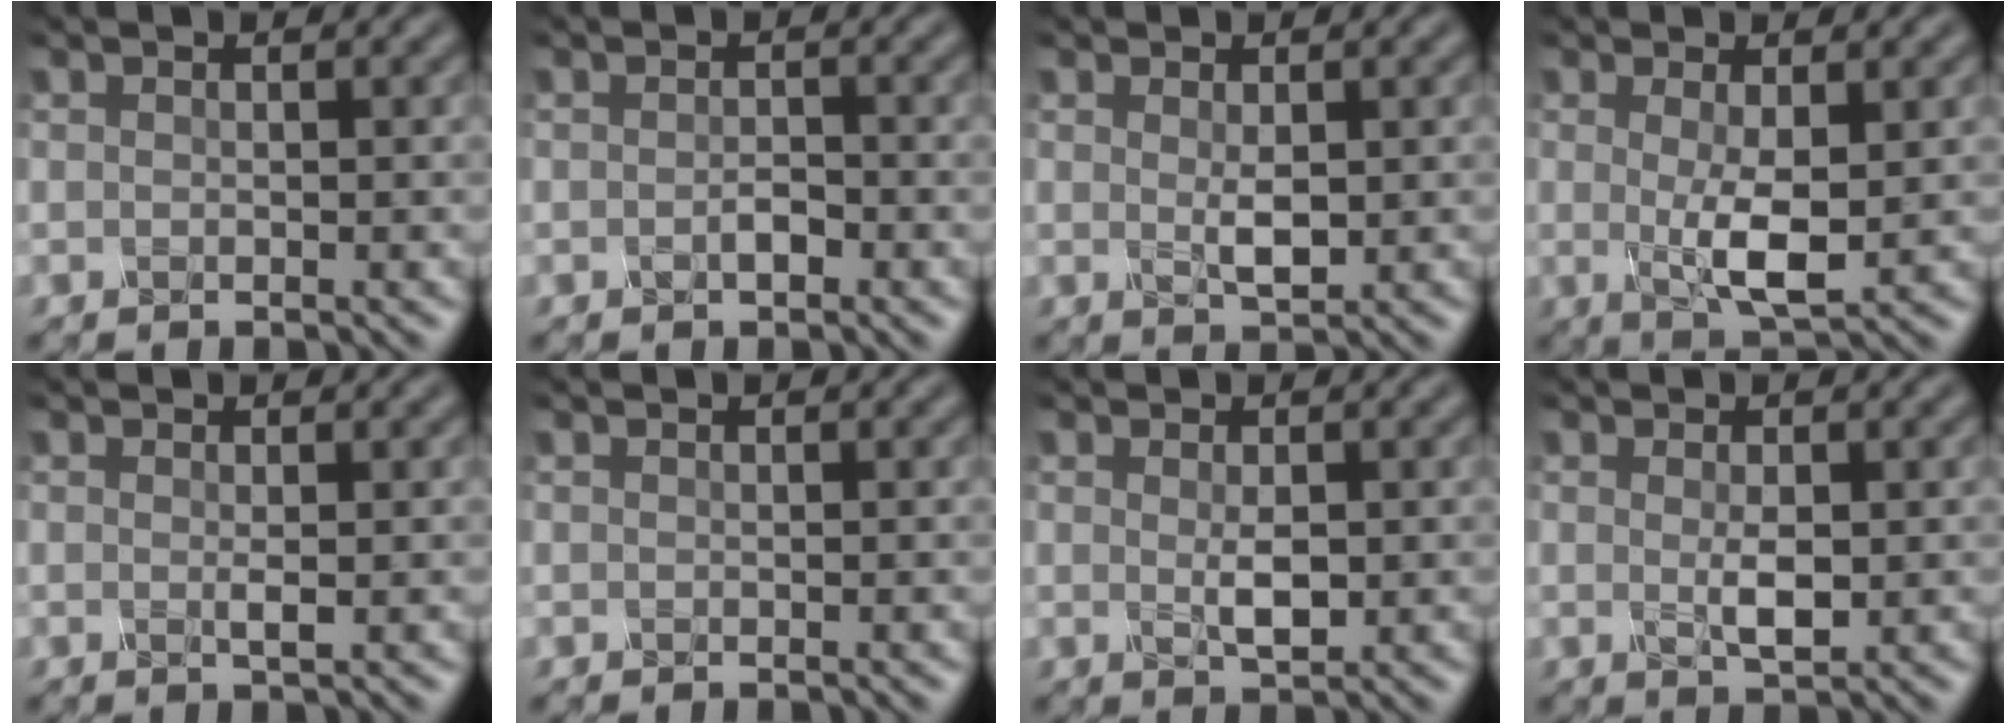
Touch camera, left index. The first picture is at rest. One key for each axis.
{"total": 1.2, "fx": -0.5, "fy": 0.5, "fz": 0.9, "tx": -0.017, "ty": 0.001, "tz": -0.009}
{"total": 2.0, "fx": 0.3, "fy": 0.7, "fz": 1.8, "tx": -0.038, "ty": -0.005, "tz": 0.009}
{"total": 4.0, "fx": 0.1, "fy": 0.9, "fz": 3.9, "tx": -0.075, "ty": -0.010, "tz": 0.006}
{"total": 1.0, "fx": 0.1, "fy": 0.1, "fz": 1.0, "tx": -0.018, "ty": 0.000, "tz": 0.000}
{"total": 0.0}
{"total": 2.1, "fx": 0.1, "fy": 0.8, "fz": 1.9, "tx": -0.040, "ty": -0.004, "tz": 0.006}
{"total": 2.2, "fx": 0.1, "fy": 0.7, "fz": 2.1, "tx": -0.042, "ty": -0.005, "tz": 0.004}